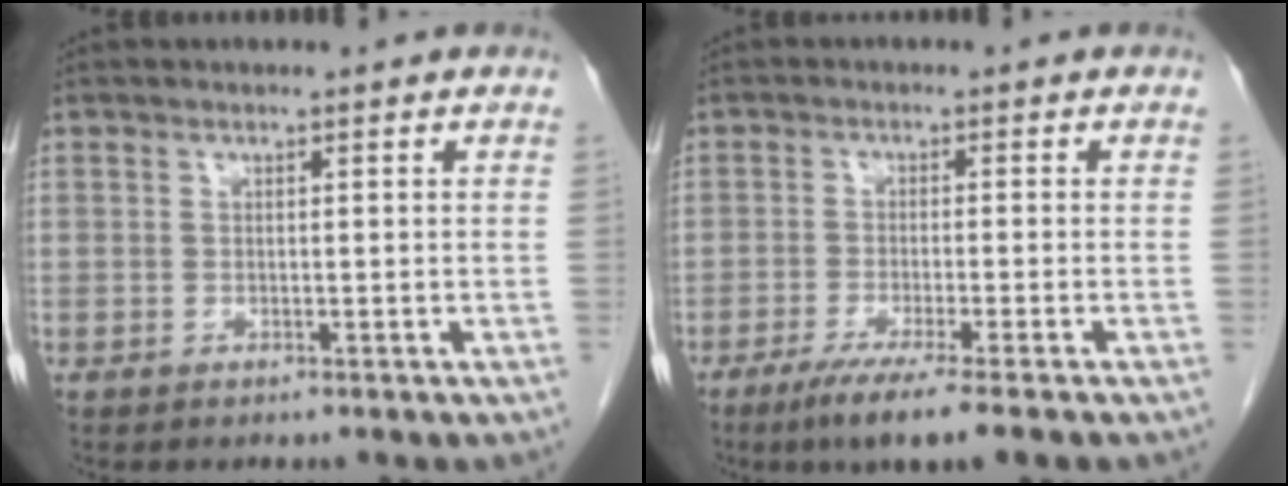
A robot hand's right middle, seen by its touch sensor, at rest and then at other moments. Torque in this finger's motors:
{"motor_torque": [1.06, -0.95, 0.10, 0.10]}